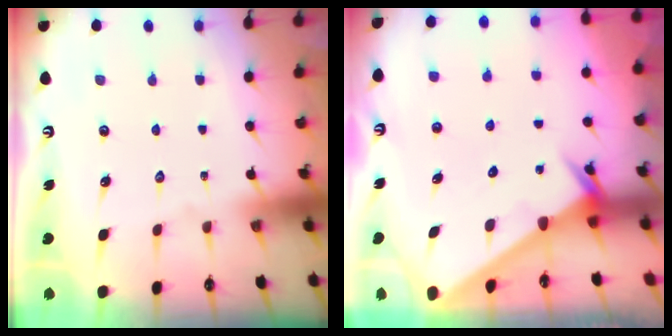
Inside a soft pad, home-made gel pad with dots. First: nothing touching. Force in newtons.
{"total": 2.5, "press": 2.5, "slide": 0.1}